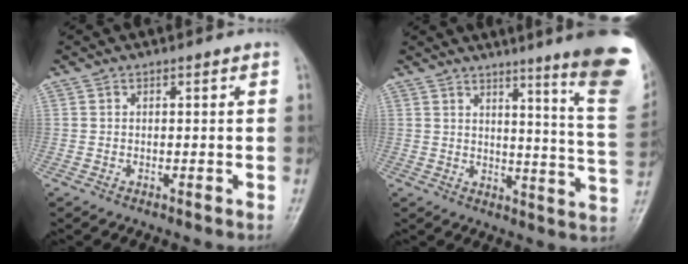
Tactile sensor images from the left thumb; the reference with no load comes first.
{"total": 18.0, "force": [11.2, 0.8, 14.1], "torque": [-0.156, -0.079, 0.130]}